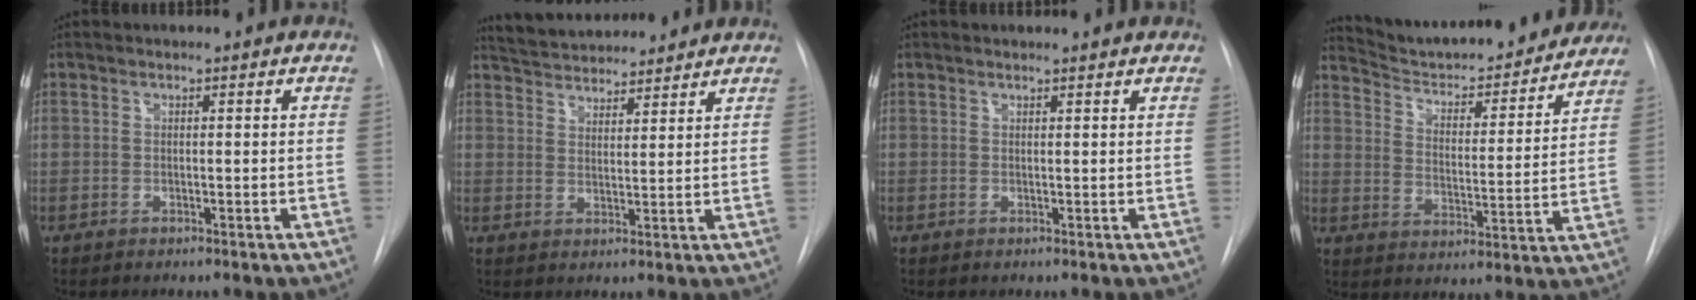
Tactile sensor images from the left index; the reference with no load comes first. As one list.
[{"total": 10.1, "force": [9.5, 2.2, 2.7], "torque": [-0.042, 0.018, 0.147]}, {"total": 1.4, "force": [1.4, 0.0, 0.2], "torque": [-0.008, 0.004, 0.014]}, {"total": 20.4, "force": [18.9, 3.5, 6.6], "torque": [-0.092, -0.026, 0.262]}]